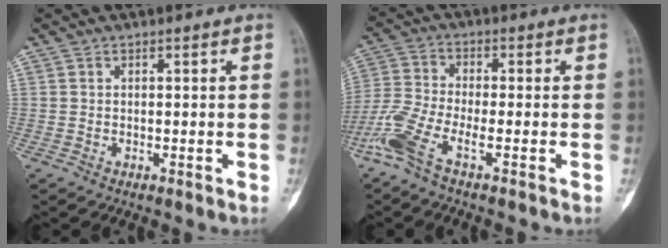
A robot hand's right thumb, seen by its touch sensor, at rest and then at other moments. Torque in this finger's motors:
{"motor_torque": [0.17, 0.08, 0.24, 0.02, 0.09]}